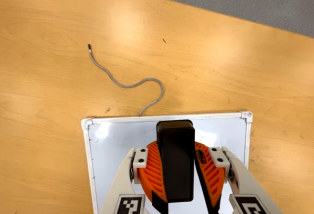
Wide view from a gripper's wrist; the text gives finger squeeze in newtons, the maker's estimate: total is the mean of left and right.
{"total": 9.7, "left": 9.5, "right": 9.9}